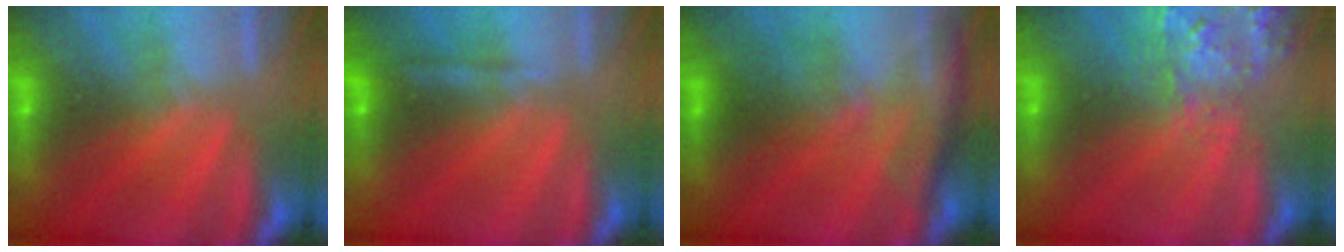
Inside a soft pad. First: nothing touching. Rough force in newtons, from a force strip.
{"total": 2.1}
{"total": 2.8}
{"total": 2.8}